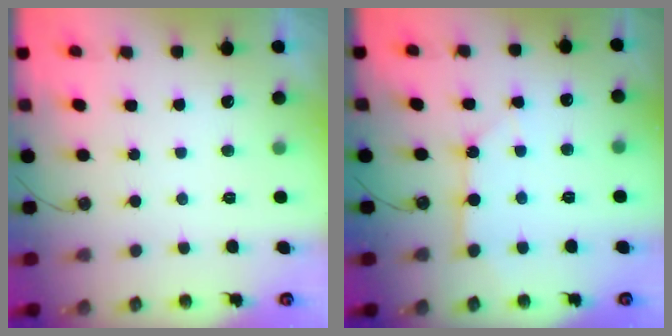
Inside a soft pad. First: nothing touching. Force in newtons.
{"total": 3.9, "press": 3.9, "slide": 0.4}